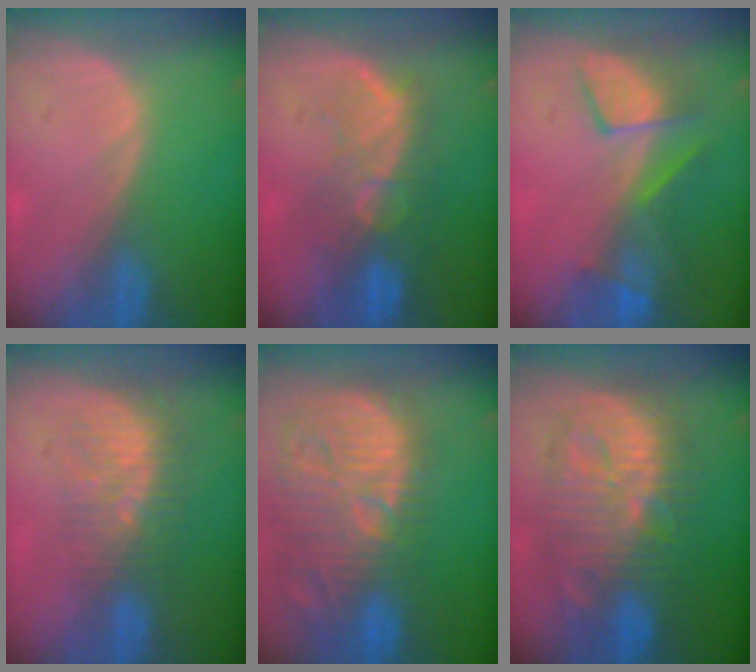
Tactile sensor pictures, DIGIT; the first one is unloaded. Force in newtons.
{"total": 10.1, "press": 8.6, "slide": 5.4}
{"total": 7.7, "press": 7.2, "slide": 2.6}
{"total": 7.8, "press": 7.0, "slide": 3.3}
{"total": 15.5, "press": 13.5, "slide": 7.6}
{"total": 12.4, "press": 12.3, "slide": 1.0}